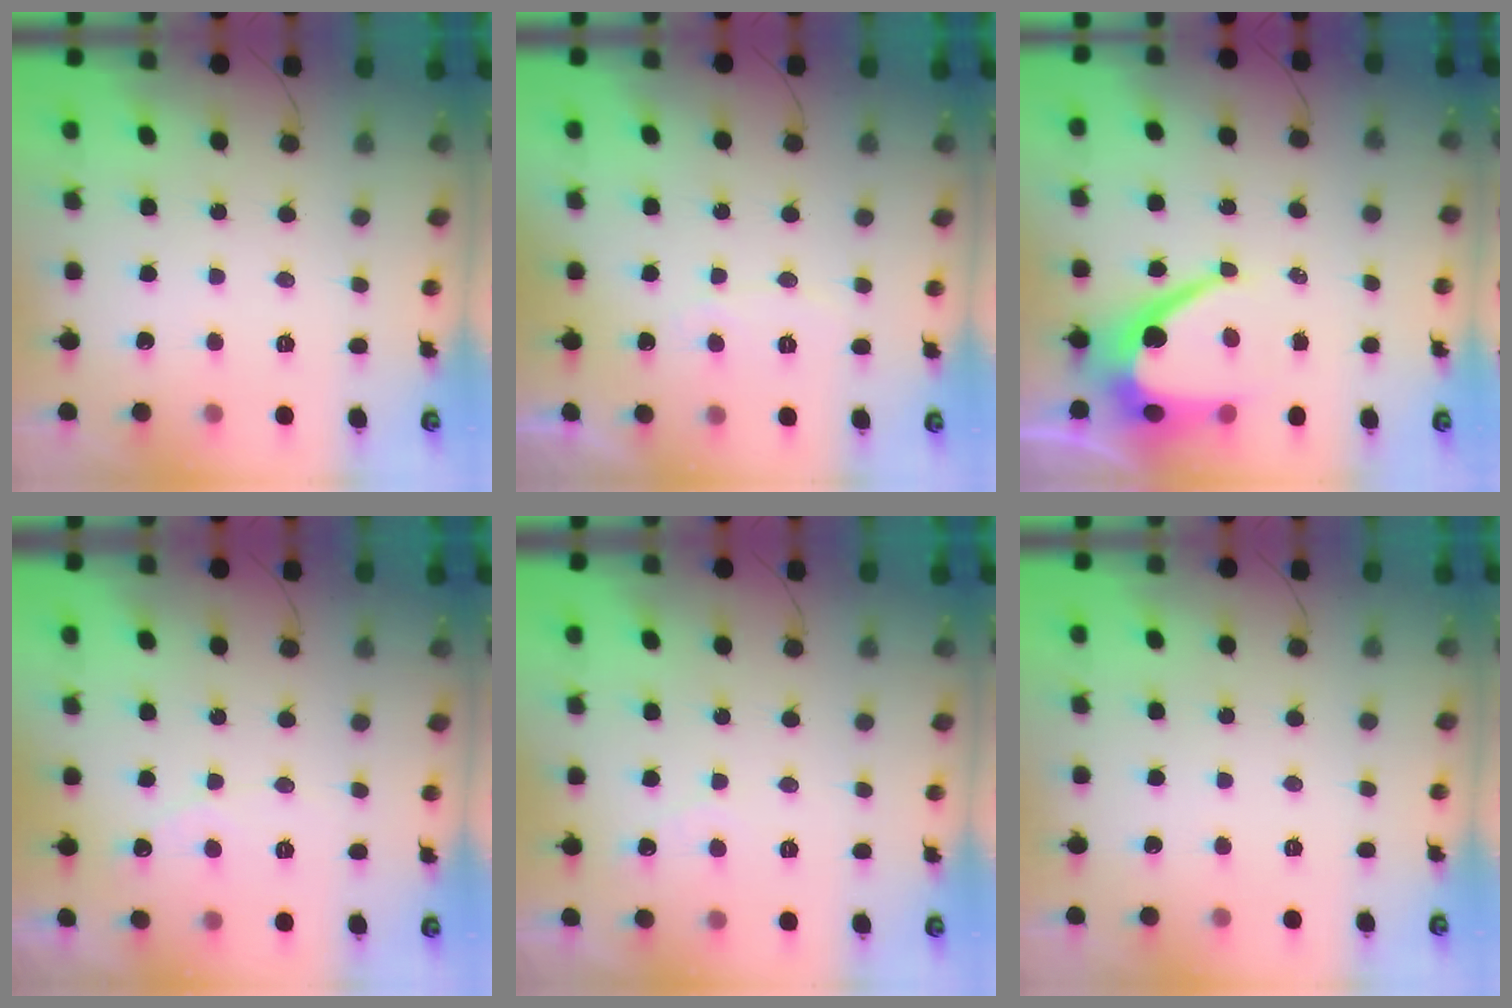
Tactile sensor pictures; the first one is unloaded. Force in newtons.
{"total": 3.4, "press": 3.4, "slide": 0.2}
{"total": 11.5, "press": 11.5, "slide": 0.9}
{"total": 2.9, "press": 2.9, "slide": 0.2}
{"total": 2.2, "press": 2.2, "slide": 0.0}
{"total": 0.0}